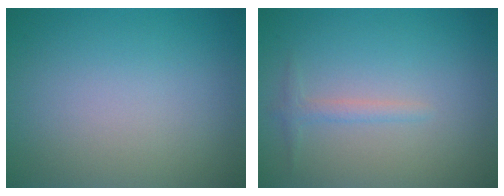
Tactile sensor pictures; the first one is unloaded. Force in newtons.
{"total": 1.1, "press": 1.1, "slide": 0.1}